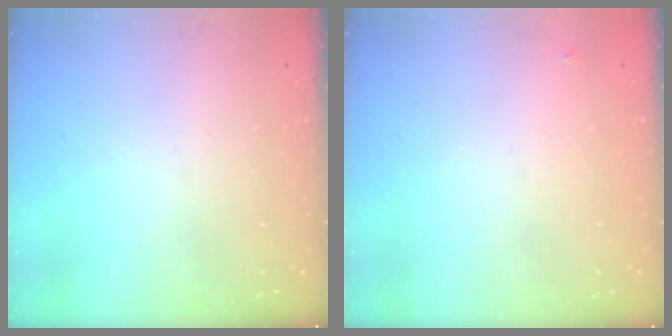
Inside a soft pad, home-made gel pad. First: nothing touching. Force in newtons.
{"total": 2.8, "press": 2.8, "slide": 0.4}